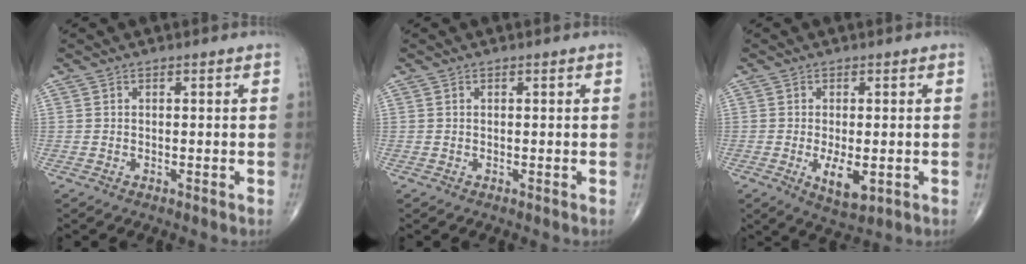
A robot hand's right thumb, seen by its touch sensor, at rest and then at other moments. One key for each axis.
{"total": 0.0}
{"total": 5.8, "fx": -1.3, "fy": 2.6, "fz": 5.1, "tx": -0.081, "ty": -0.013, "tz": -0.014}